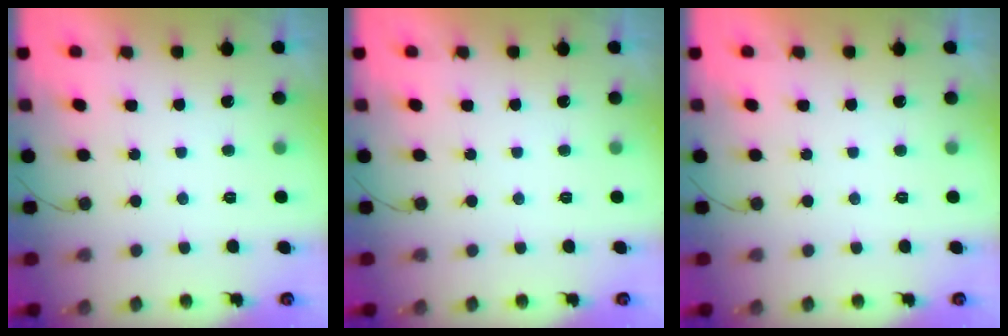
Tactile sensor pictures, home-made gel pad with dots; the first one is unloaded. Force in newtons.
{"total": 0.0}
{"total": 0.0}